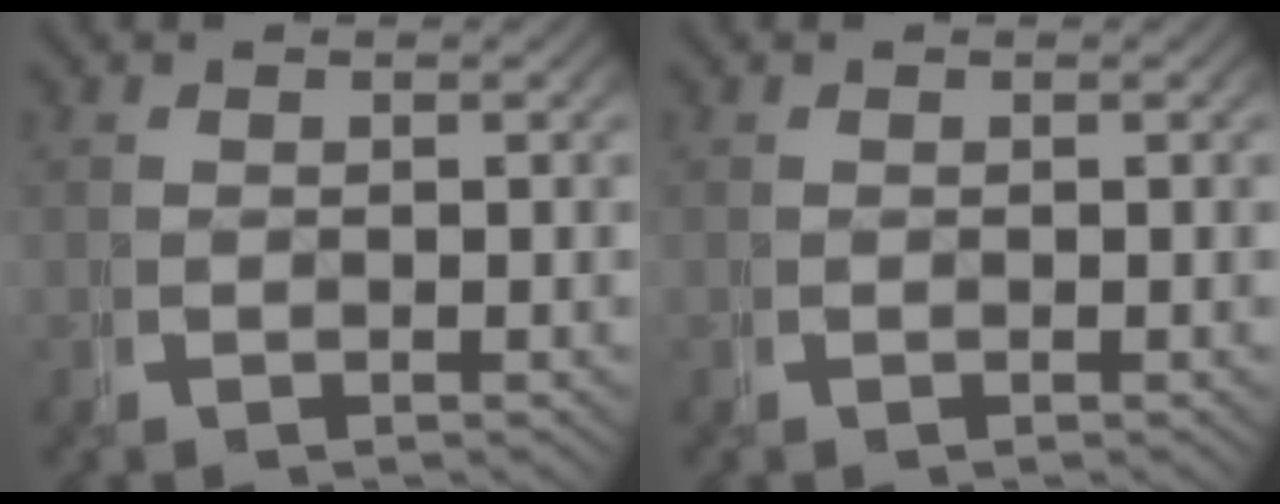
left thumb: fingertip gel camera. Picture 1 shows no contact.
{"total": 0.0}